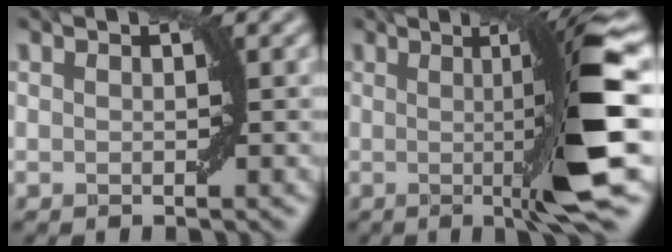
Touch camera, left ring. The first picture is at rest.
{"total": 9.3, "force": [0.0, 1.0, 9.3], "torque": [-0.130, -0.009, 0.005]}